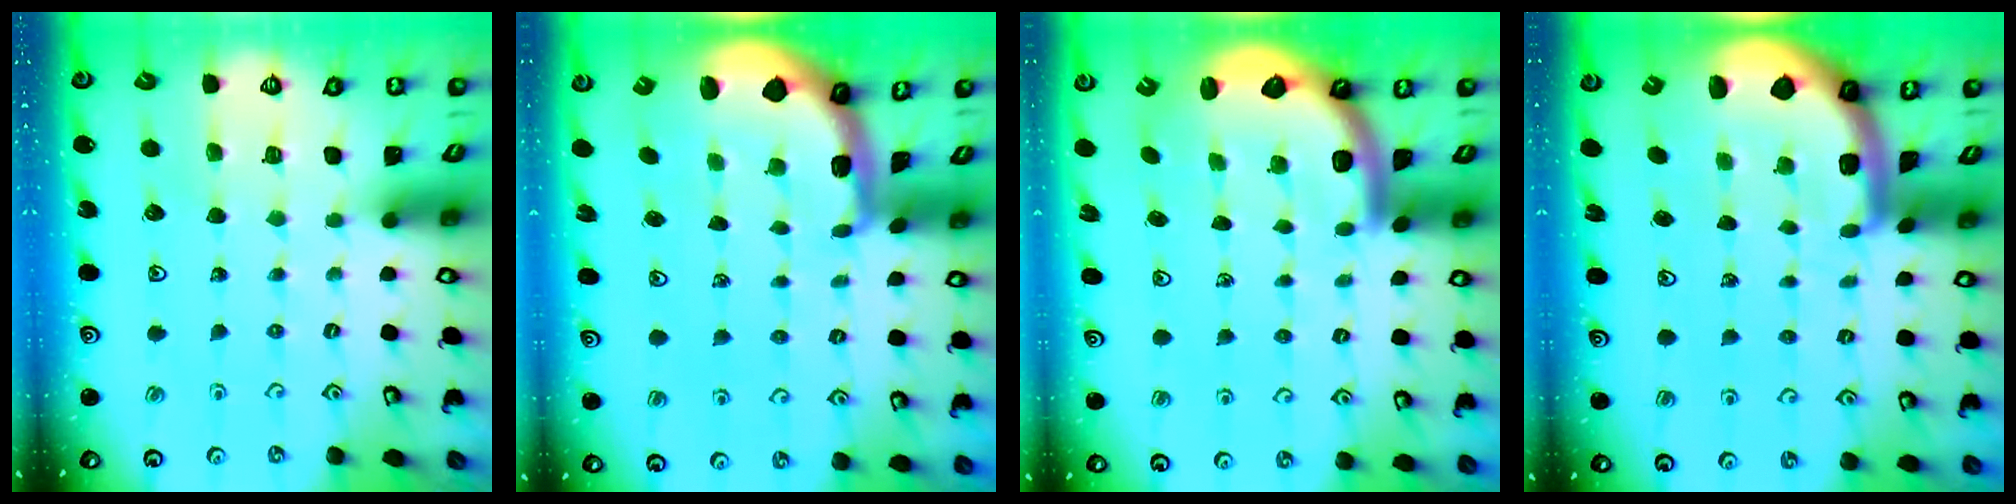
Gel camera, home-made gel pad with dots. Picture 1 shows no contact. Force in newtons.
{"total": 1.5, "press": 1.5, "slide": 0.4}
{"total": 3.1, "press": 3.0, "slide": 0.5}
{"total": 2.4, "press": 2.4, "slide": 0.3}